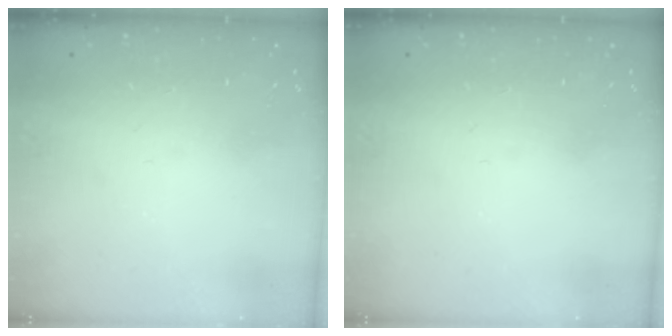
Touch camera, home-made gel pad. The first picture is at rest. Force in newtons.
{"total": 0.0}